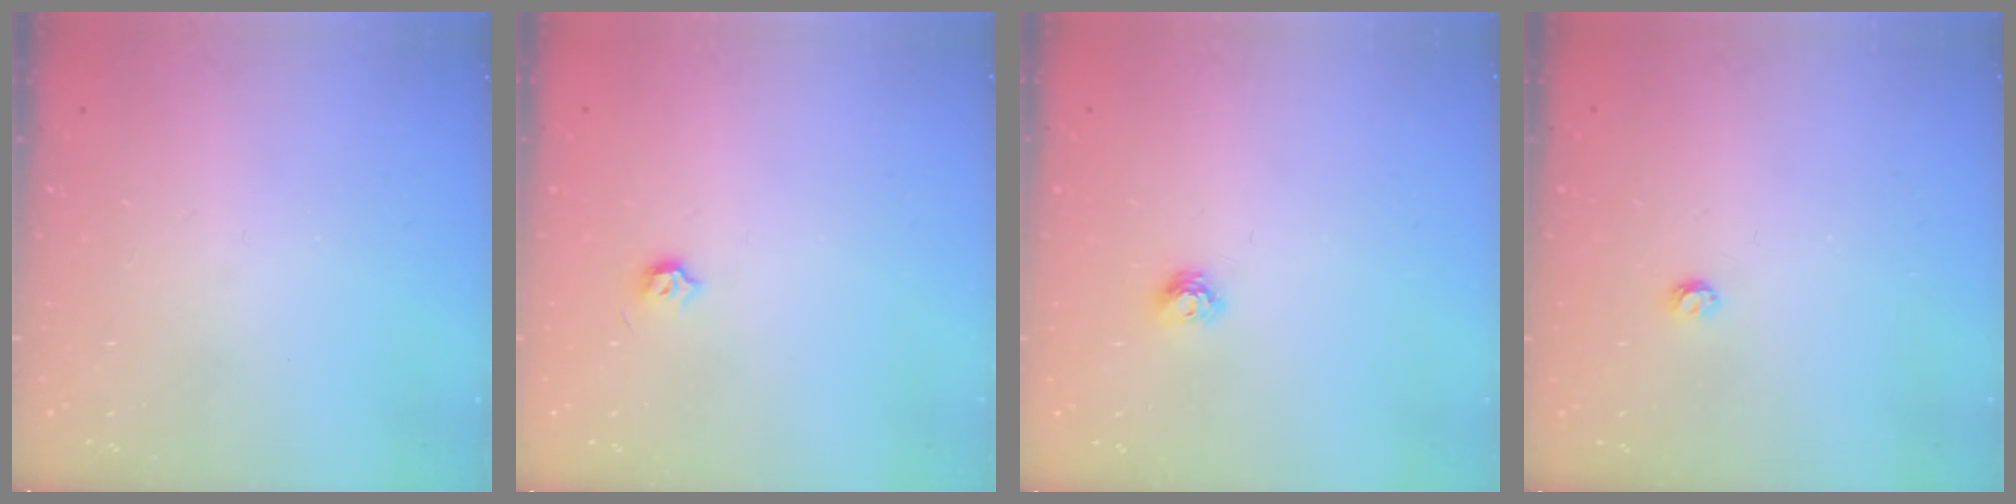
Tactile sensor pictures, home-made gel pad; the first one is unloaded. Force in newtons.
{"total": 3.7, "press": 3.6, "slide": 0.6}
{"total": 5.6, "press": 5.5, "slide": 0.7}
{"total": 3.0, "press": 3.0, "slide": 0.4}